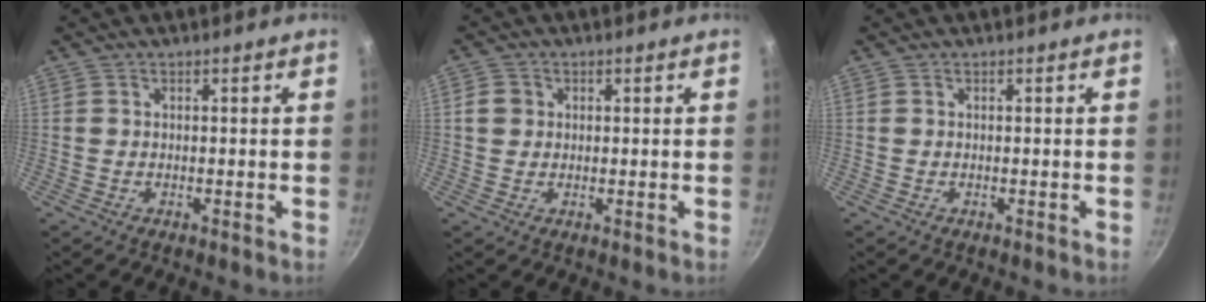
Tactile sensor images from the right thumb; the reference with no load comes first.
{"total": 2.8, "force": [0.4, 2.6, 1.1], "torque": [-0.008, 0.007, 0.004]}
{"total": 0.0}